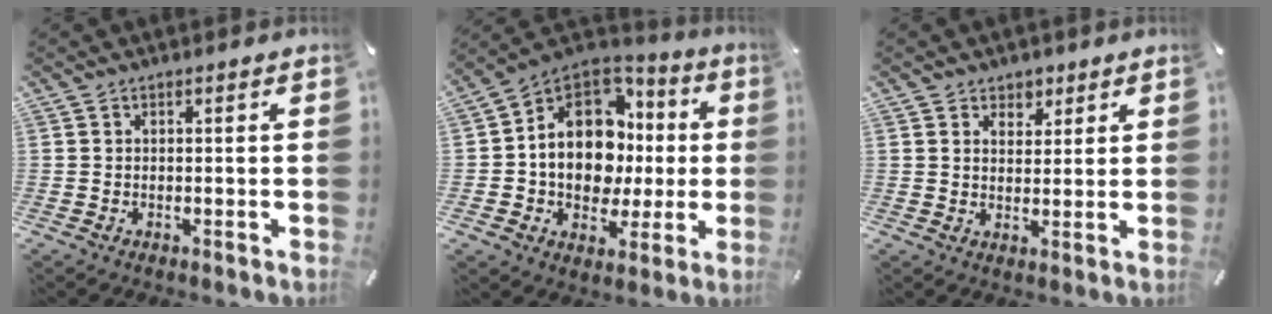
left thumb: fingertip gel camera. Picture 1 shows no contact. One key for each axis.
{"total": 15.9, "fx": 0.8, "fy": 12.4, "fz": 10.1, "tx": -0.189, "ty": -0.015, "tz": 0.014}
{"total": 4.0, "fx": 2.3, "fy": 3.2, "fz": 0.1, "tx": 0.017, "ty": -0.012, "tz": 0.035}